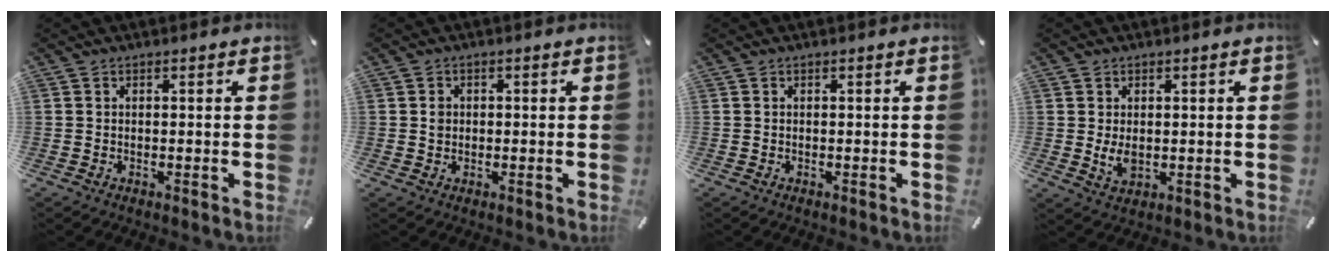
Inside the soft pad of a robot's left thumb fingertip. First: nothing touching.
{"total": 1.6, "force": [0.1, 1.5, 0.6], "torque": [-0.005, 0.004, -0.003]}
{"total": 0.0}
{"total": 4.2, "force": [0.1, 3.0, 2.8], "torque": [-0.057, -0.004, 0.002]}